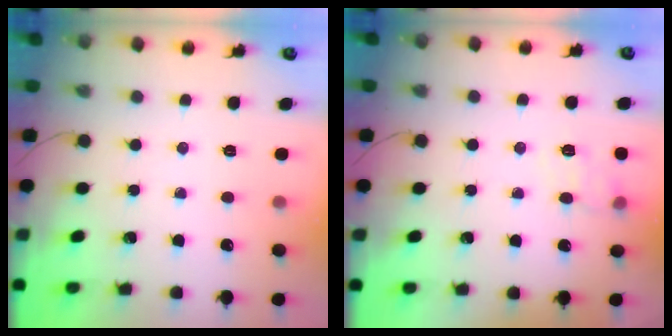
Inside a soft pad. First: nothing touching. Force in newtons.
{"total": 9.3, "press": 9.2, "slide": 1.6}